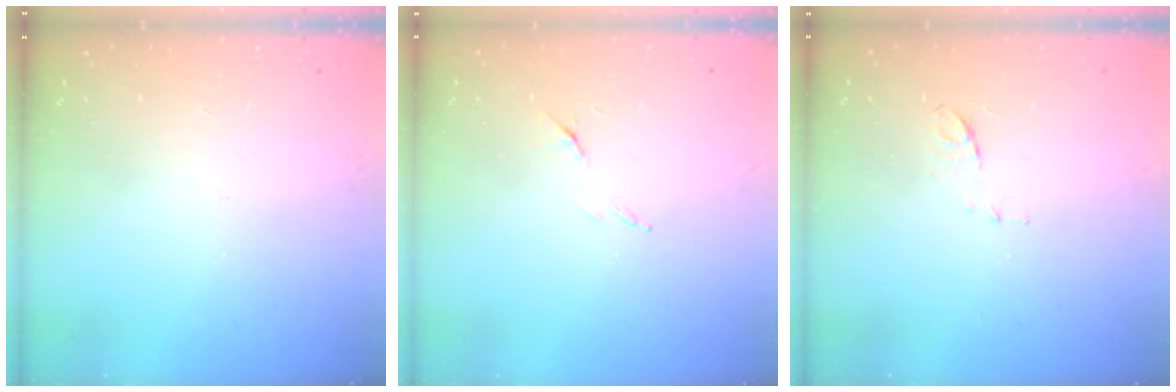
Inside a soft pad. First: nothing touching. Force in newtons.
{"total": 6.8, "press": 6.8, "slide": 0.8}
{"total": 6.2, "press": 6.2, "slide": 0.5}